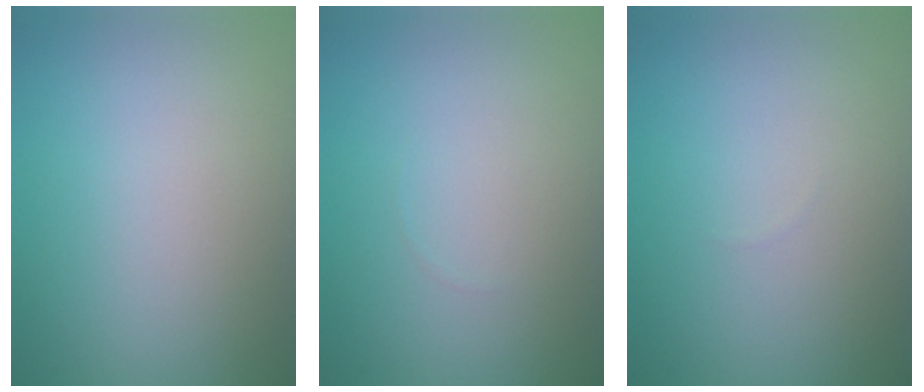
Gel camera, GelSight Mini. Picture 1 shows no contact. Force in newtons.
{"total": 0.0}
{"total": 0.0}